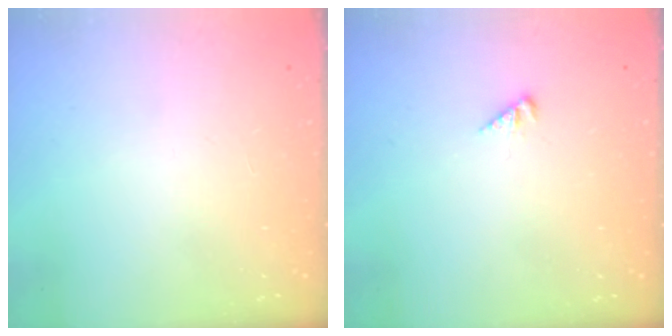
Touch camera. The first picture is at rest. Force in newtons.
{"total": 1.6, "press": 1.6, "slide": 0.3}